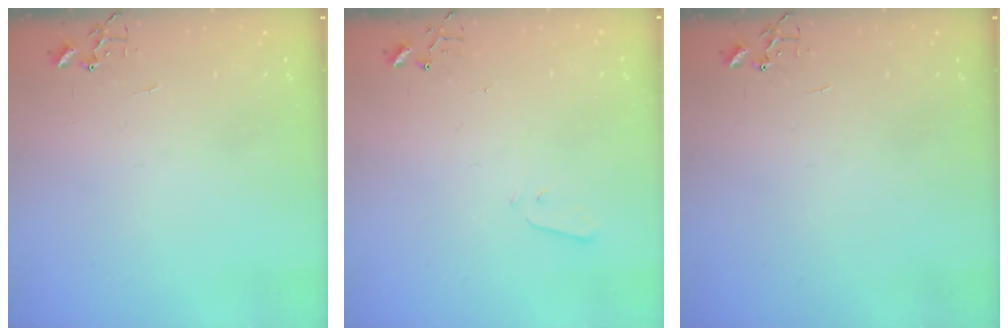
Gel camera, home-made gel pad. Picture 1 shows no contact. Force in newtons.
{"total": 1.9, "press": 1.9, "slide": 0.4}
{"total": 0.0}